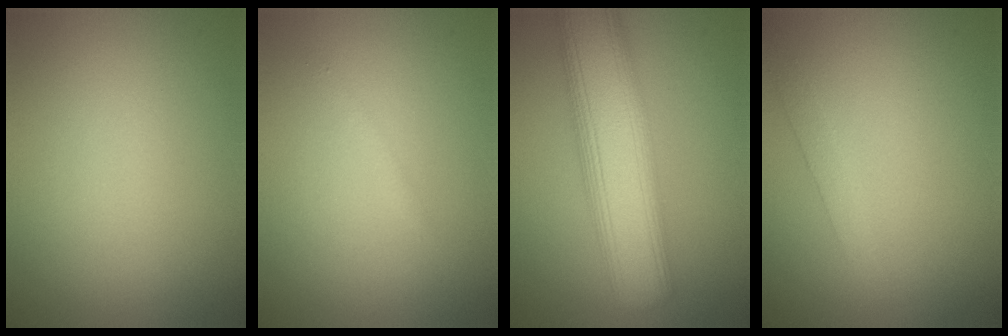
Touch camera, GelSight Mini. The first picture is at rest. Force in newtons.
{"total": 0.7, "press": 0.7, "slide": 0.1}
{"total": 10.4, "press": 10.4, "slide": 0.4}
{"total": 2.0, "press": 2.0, "slide": 0.0}